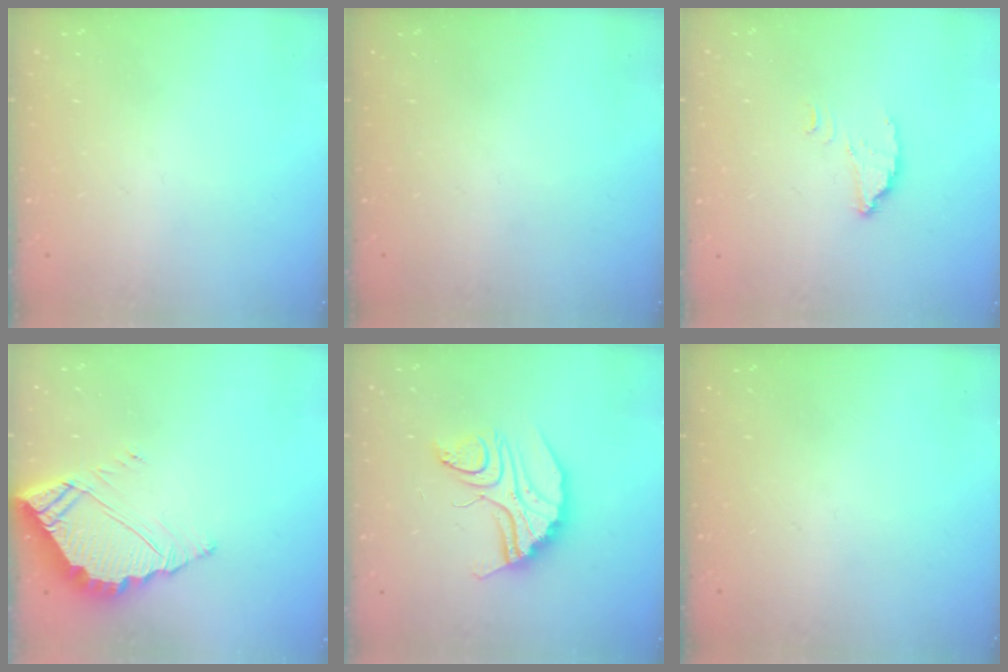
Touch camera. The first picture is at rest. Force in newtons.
{"total": 0.0}
{"total": 2.5, "press": 2.5, "slide": 0.0}
{"total": 6.3, "press": 6.2, "slide": 0.4}
{"total": 12.2, "press": 12.2, "slide": 1.0}
{"total": 0.0}